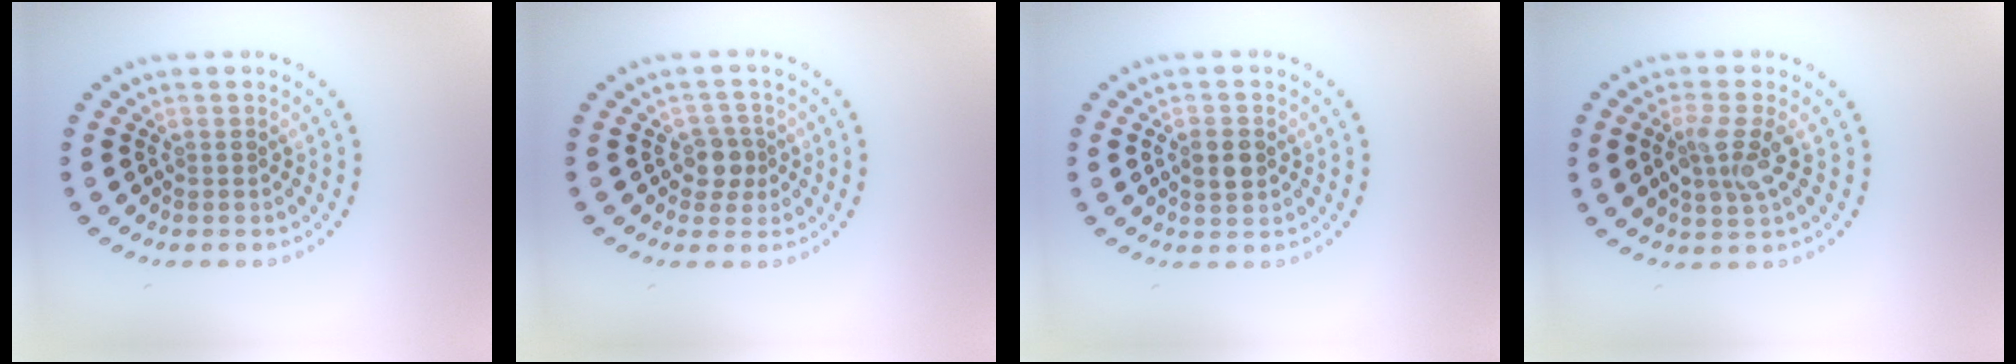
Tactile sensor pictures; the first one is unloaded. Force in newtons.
{"total": 2.2, "press": 1.8, "slide": 1.1}
{"total": 2.3, "press": 2.3, "slide": 0.1}
{"total": 2.9, "press": 2.7, "slide": 1.0}